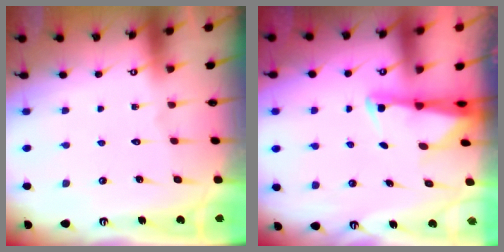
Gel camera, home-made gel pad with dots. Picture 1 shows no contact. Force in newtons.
{"total": 2.5, "press": 2.5, "slide": 0.5}